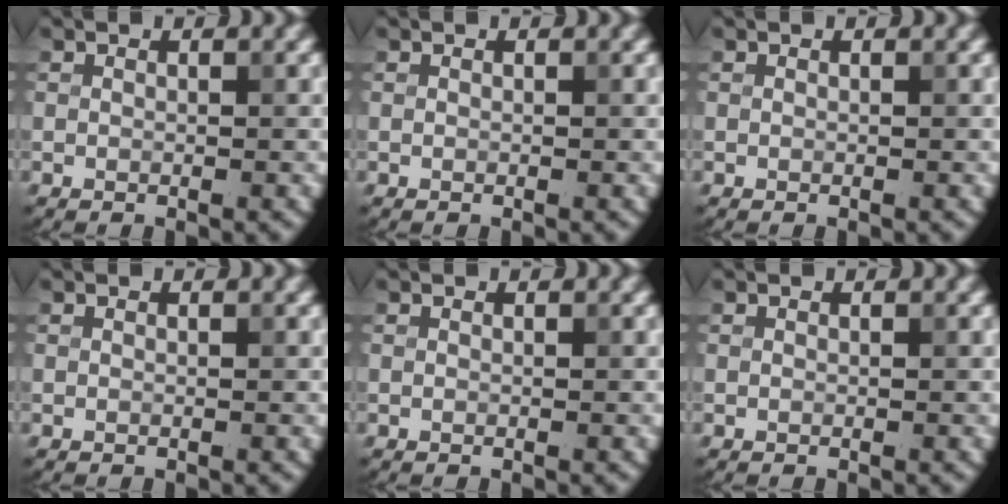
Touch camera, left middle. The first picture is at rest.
{"total": 0.0}
{"total": 0.0}
{"total": 0.0}
{"total": 0.0}
{"total": 0.0}